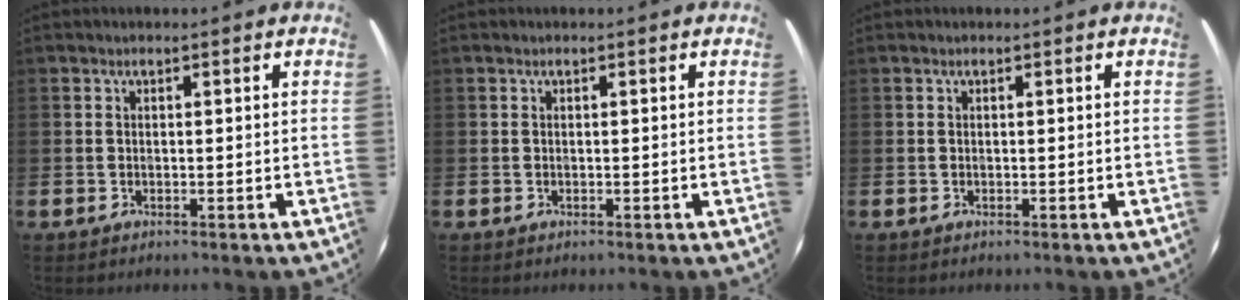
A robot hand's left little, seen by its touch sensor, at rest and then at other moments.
{"total": 0.0}
{"total": 0.0}